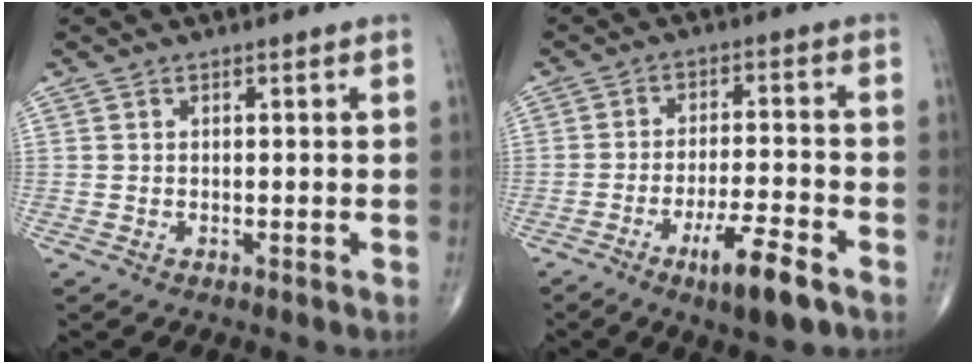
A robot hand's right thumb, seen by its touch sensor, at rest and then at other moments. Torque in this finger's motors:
{"motor_torque": [1.08, 1.70, 0.92, -0.46, 0.27]}